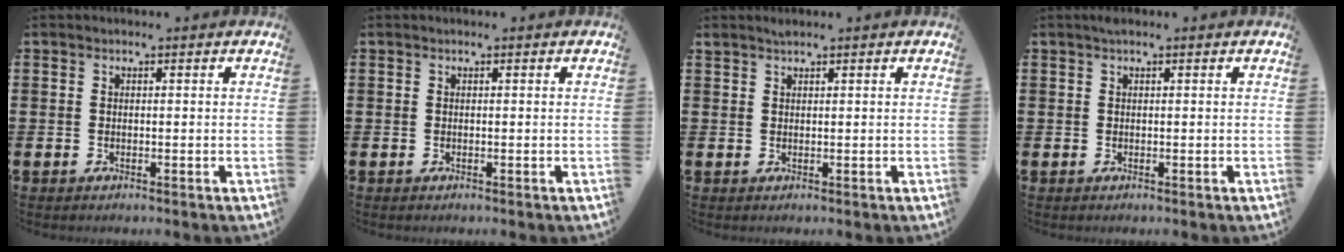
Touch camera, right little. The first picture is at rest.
{"total": 0.0}
{"total": 0.7, "force": [0.7, 0.0, 0.1], "torque": [0.007, -0.002, 0.011]}
{"total": 0.6, "force": [0.3, 0.1, 0.4], "torque": [-0.008, 0.004, 0.005]}